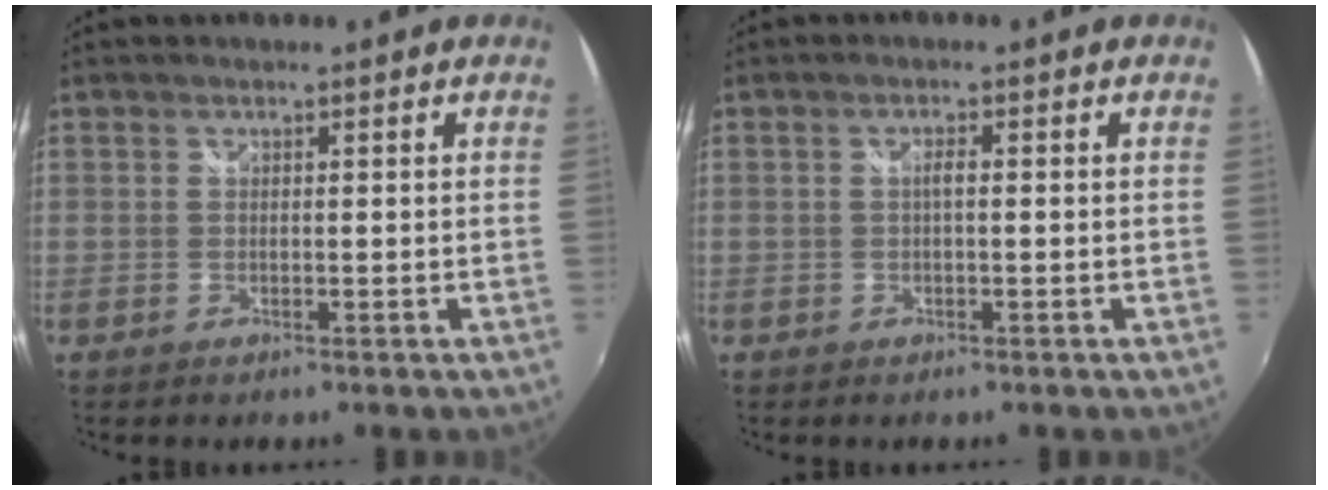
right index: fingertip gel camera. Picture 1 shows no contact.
{"total": 1.3, "force": [-0.1, 0.3, 1.2], "torque": [-0.022, 0.004, -0.004]}